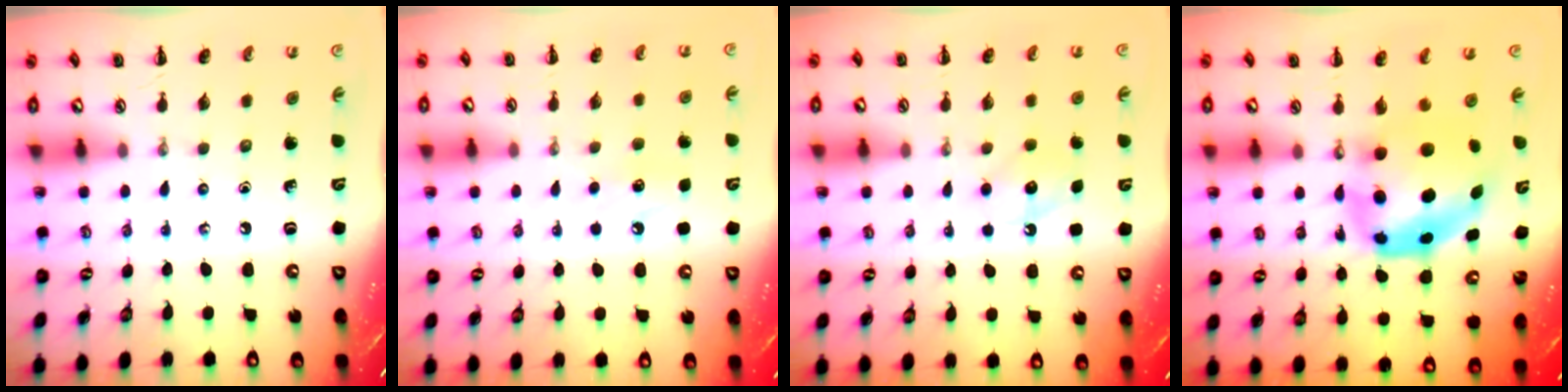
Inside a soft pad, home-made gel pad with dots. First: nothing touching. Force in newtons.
{"total": 6.3, "press": 6.0, "slide": 1.6}
{"total": 6.5, "press": 6.4, "slide": 1.5}
{"total": 6.9, "press": 6.7, "slide": 1.6}